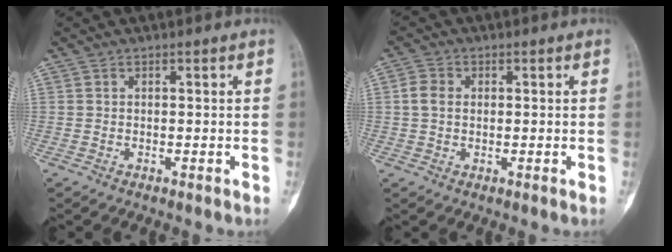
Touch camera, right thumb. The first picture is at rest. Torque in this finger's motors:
{"motor_torque": [0.28, 0.33, 0.60, 0.02, 0.01]}